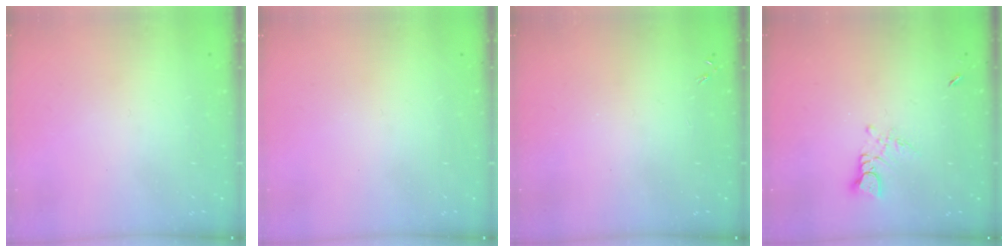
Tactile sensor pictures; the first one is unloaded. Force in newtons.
{"total": 0.0}
{"total": 1.1, "press": 0.9, "slide": 0.5}
{"total": 3.1, "press": 3.0, "slide": 0.3}